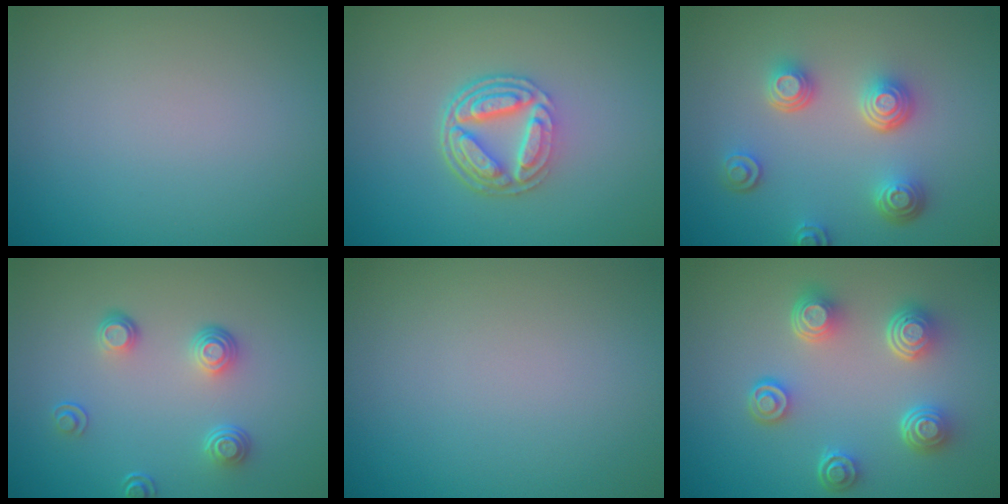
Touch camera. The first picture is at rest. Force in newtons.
{"total": 5.1, "press": 3.6, "slide": 3.6}
{"total": 4.3, "press": 3.4, "slide": 2.5}
{"total": 2.6, "press": 1.7, "slide": 2.0}
{"total": 0.0}
{"total": 5.1, "press": 3.8, "slide": 3.4}